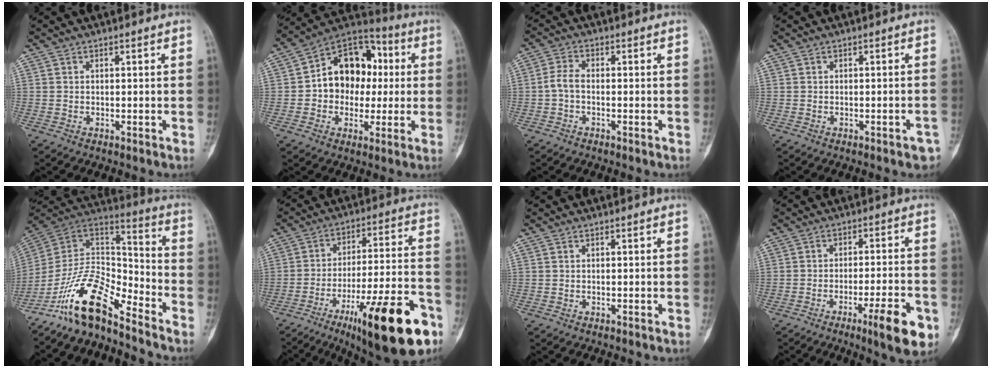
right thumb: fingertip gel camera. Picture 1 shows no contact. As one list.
[{"total": 15.6, "force": [0.8, 12.2, 9.7], "torque": [-0.093, 0.033, 0.003]}, {"total": 3.1, "force": [-0.8, 1.7, 2.5], "torque": [-0.055, 0.008, -0.023]}, {"total": 2.5, "force": [-1.5, 0.9, 1.7], "torque": [-0.016, 0.014, -0.015]}, {"total": 16.0, "force": [-11.7, 5.6, 9.4], "torque": [-0.160, 0.101, -0.222]}, {"total": 24.2, "force": [-12.6, 5.7, 19.8], "torque": [-0.264, 0.061, -0.190]}, {"total": 0.0}, {"total": 10.2, "force": [-4.8, 1.8, 8.9], "torque": [-0.125, 0.013, -0.066]}]